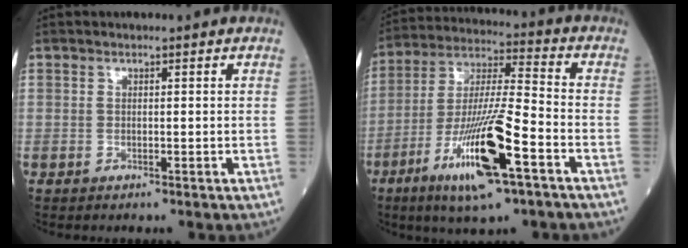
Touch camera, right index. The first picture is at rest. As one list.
[{"total": 16.5, "force": [-7.6, 1.5, 14.6], "torque": [-0.293, -0.022, -0.134]}]